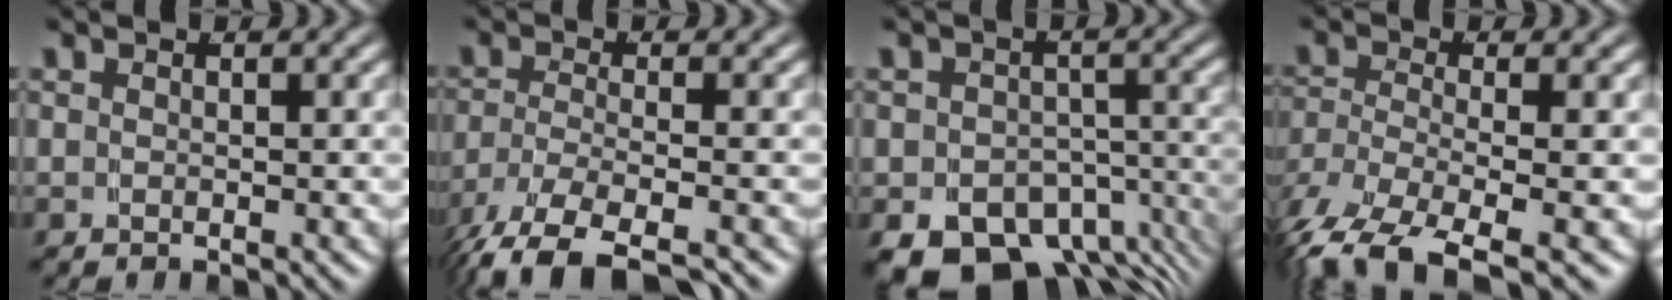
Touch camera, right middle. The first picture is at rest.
{"total": 7.3, "force": [-5.0, 3.0, 4.4], "torque": [-0.095, -0.028, -0.067]}
{"total": 13.9, "force": [-9.2, 9.2, 5.0], "torque": [-0.071, -0.046, -0.139]}
{"total": 8.2, "force": [-5.4, 3.6, 5.1], "torque": [-0.124, -0.051, -0.065]}